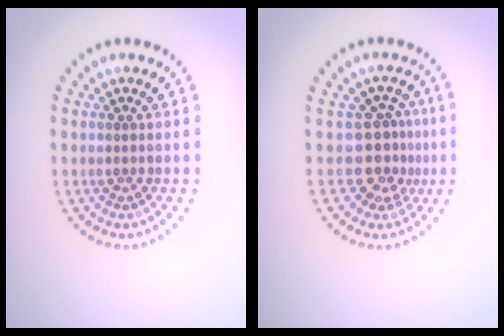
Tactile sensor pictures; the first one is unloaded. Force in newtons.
{"total": 3.1, "press": 2.3, "slide": 2.1}